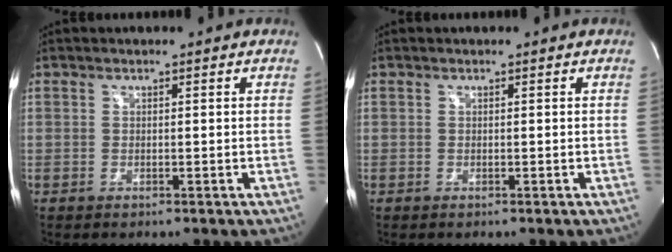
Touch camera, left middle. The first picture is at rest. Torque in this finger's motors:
{"motor_torque": [-0.03, -0.29, -0.10, 0.00]}